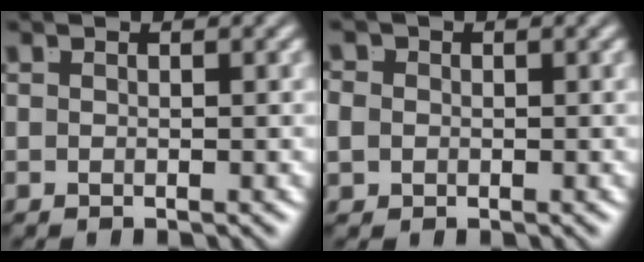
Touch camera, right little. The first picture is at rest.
{"total": 2.4, "force": [-0.1, 2.1, 1.0], "torque": [-0.033, -0.009, -0.001]}